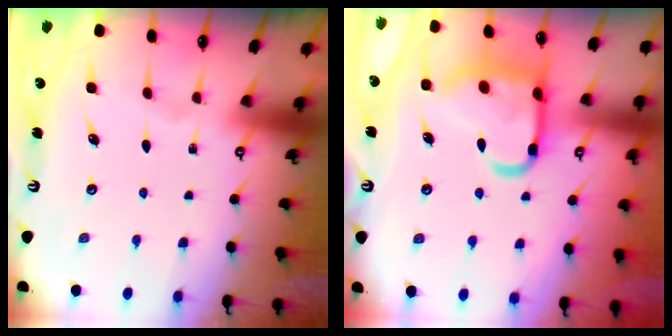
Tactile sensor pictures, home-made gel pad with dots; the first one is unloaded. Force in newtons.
{"total": 15.9, "press": 15.9, "slide": 1.2}